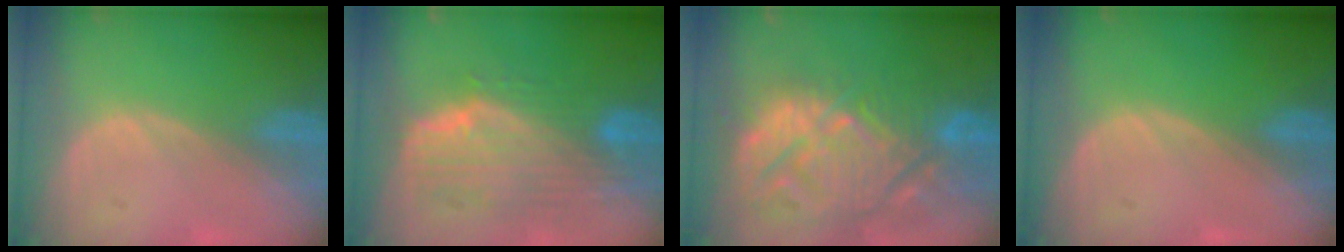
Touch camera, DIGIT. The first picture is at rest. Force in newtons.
{"total": 9.9, "press": 8.8, "slide": 4.5}
{"total": 14.9, "press": 12.8, "slide": 7.7}
{"total": 0.0}